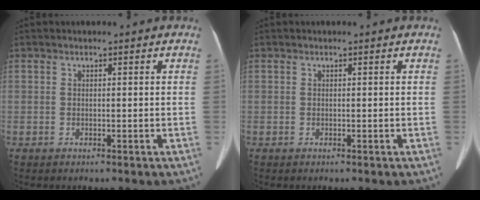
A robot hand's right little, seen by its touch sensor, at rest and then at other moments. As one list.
[{"total": 0.0}]